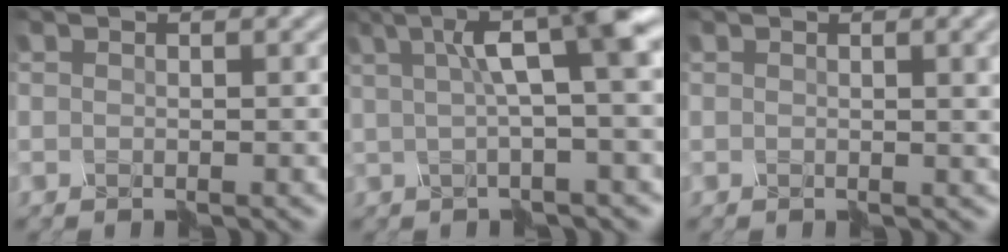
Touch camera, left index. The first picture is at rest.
{"total": 7.2, "force": [2.7, 1.3, 6.5], "torque": [-0.084, 0.028, 0.033]}
{"total": 4.6, "force": [1.1, 2.2, 3.9], "torque": [-0.022, 0.012, 0.014]}